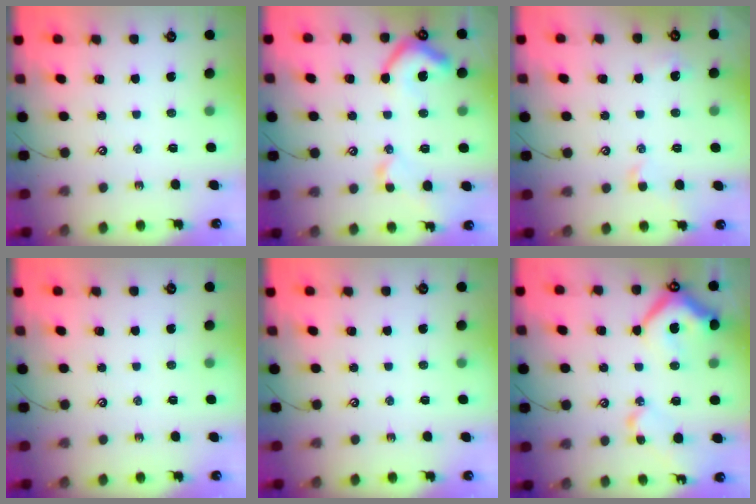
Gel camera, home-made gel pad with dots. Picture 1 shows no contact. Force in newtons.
{"total": 9.3, "press": 9.2, "slide": 1.2}
{"total": 1.1, "press": 1.0, "slide": 0.5}
{"total": 0.0}
{"total": 0.0}
{"total": 15.6, "press": 15.5, "slide": 2.2}